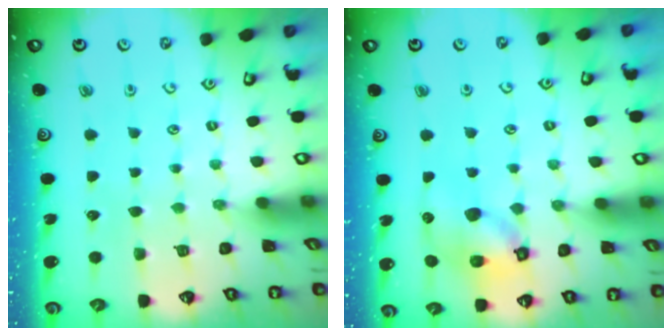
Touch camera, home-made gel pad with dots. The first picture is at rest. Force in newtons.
{"total": 11.7, "press": 11.5, "slide": 1.7}